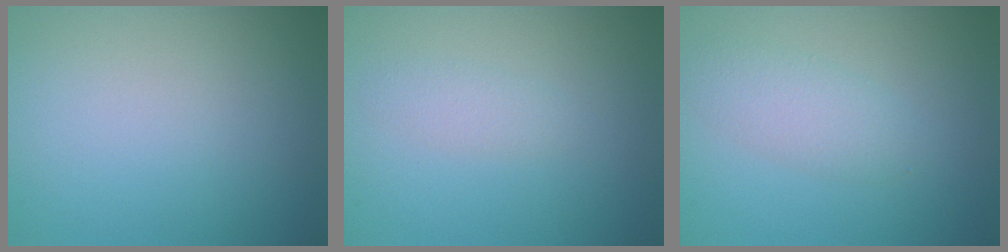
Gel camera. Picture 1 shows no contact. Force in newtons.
{"total": 1.2, "press": 1.2, "slide": 0.0}
{"total": 2.4, "press": 2.4, "slide": 0.1}